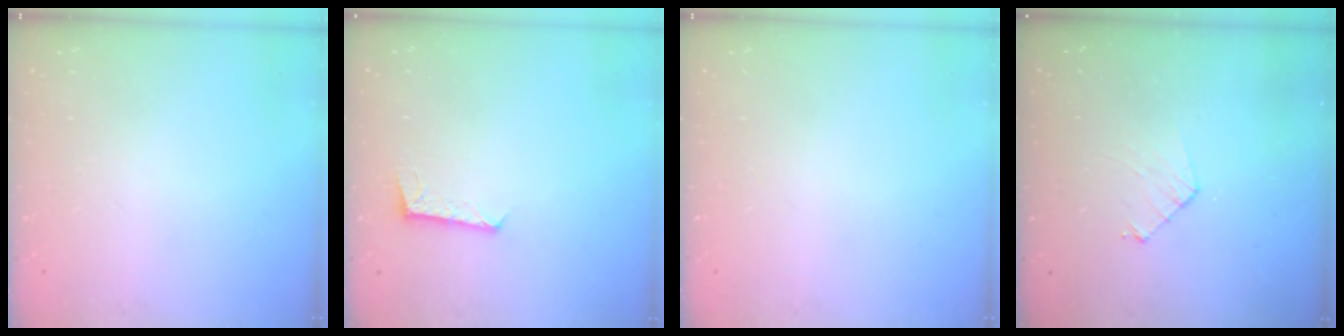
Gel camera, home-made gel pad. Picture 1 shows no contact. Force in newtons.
{"total": 6.1, "press": 6.0, "slide": 0.4}
{"total": 0.0}
{"total": 6.7, "press": 6.7, "slide": 0.5}